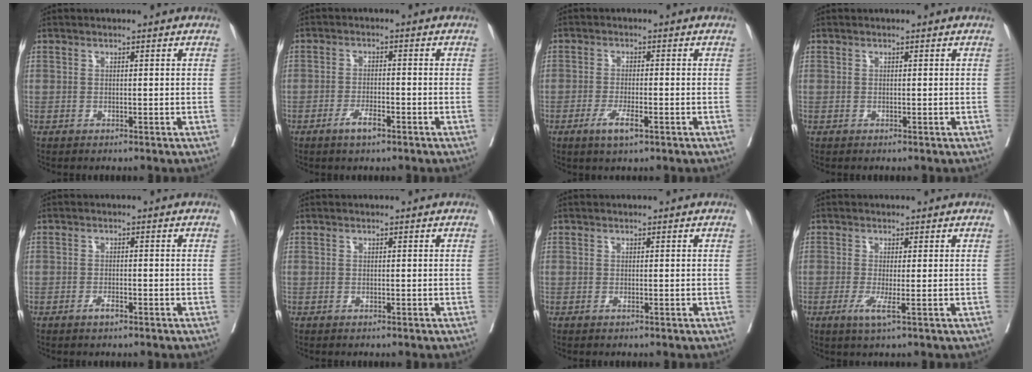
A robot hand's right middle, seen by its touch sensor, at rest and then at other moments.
{"total": 3.3, "force": [-2.1, 0.7, 2.4], "torque": [-0.051, -0.002, -0.037]}
{"total": 3.9, "force": [-2.0, 0.6, 3.3], "torque": [-0.069, -0.007, -0.036]}
{"total": 0.0}
{"total": 1.4, "force": [-1.0, 0.3, 1.0], "torque": [-0.023, -0.001, -0.016]}
{"total": 0.0}
{"total": 0.0}
{"total": 2.9, "force": [-1.0, -0.2, 2.7], "torque": [-0.057, -0.011, -0.017]}